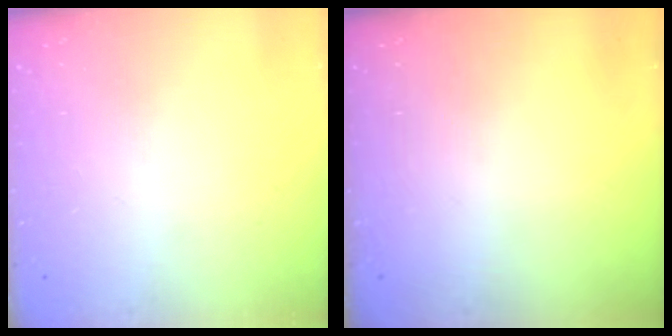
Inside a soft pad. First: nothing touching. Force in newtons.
{"total": 0.0}